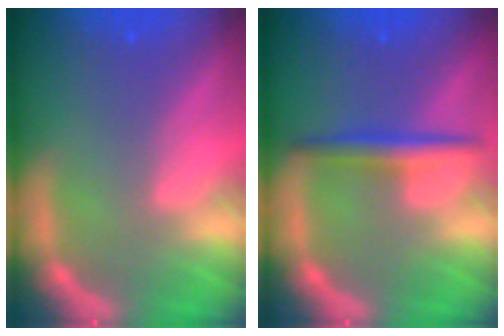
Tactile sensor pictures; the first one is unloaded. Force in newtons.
{"total": 3.0}